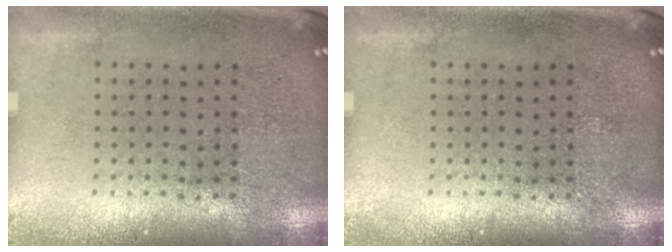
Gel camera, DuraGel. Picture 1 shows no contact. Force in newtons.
{"total": 0.0}